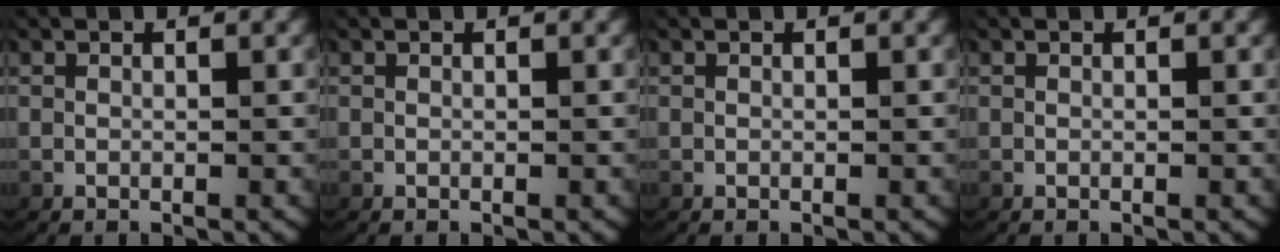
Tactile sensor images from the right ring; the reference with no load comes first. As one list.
[{"total": 0.0}, {"total": 0.0}, {"total": 0.0}]